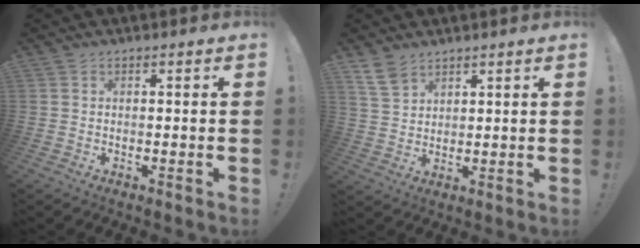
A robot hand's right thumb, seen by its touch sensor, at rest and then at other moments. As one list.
[{"total": 6.7, "force": [5.1, 3.6, 2.3], "torque": [-0.039, -0.028, 0.100]}]